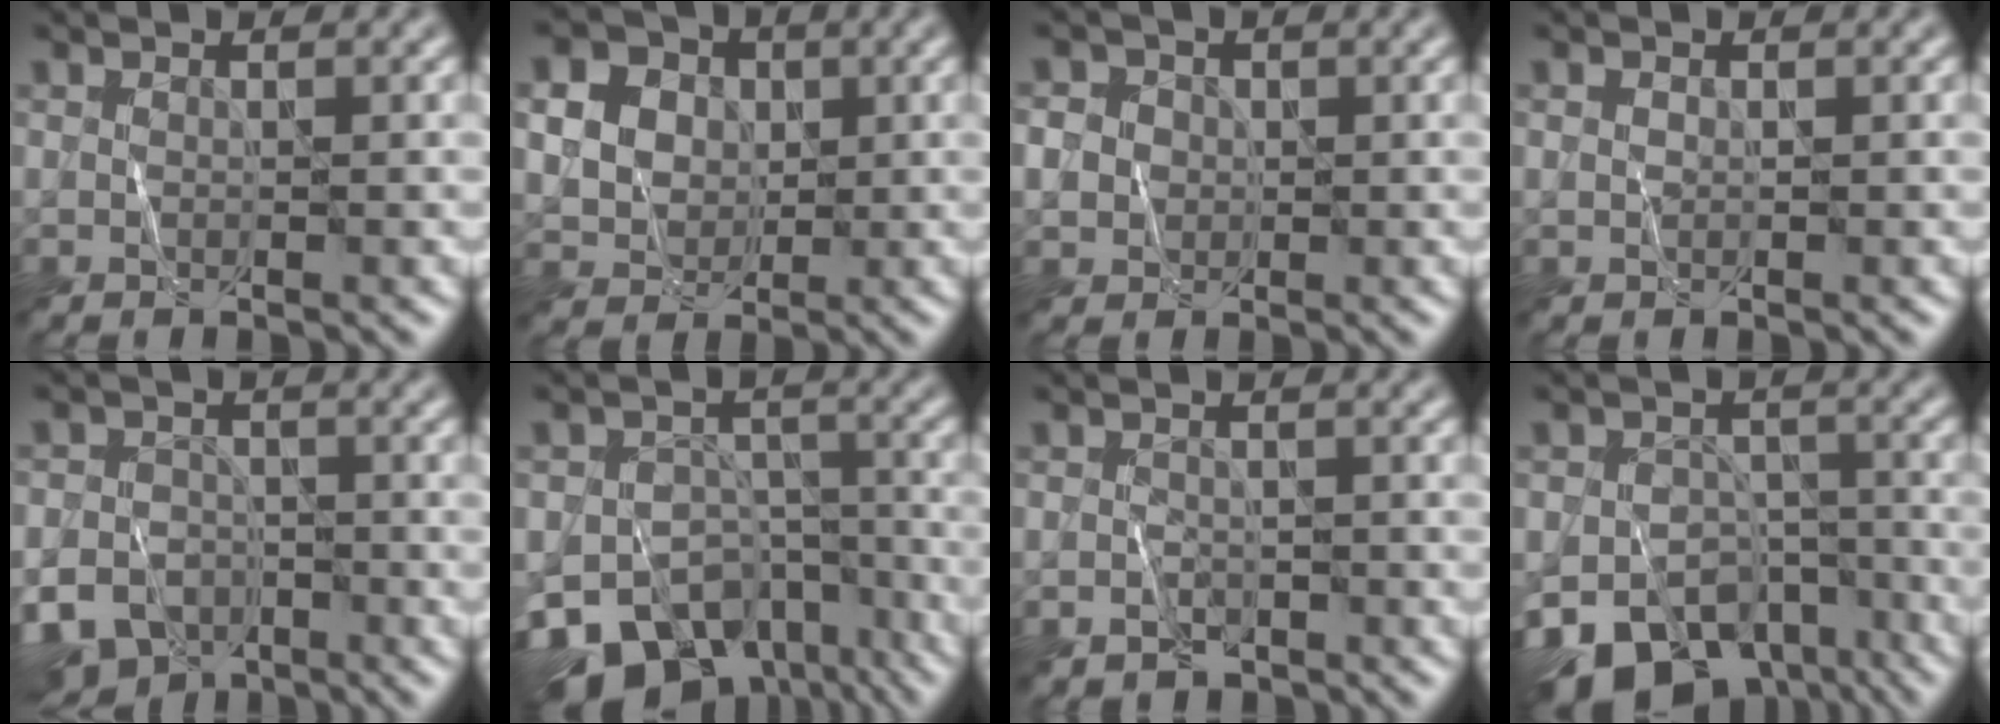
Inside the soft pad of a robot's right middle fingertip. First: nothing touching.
{"total": 8.2, "force": [2.5, 6.9, 3.7], "torque": [-0.085, 0.030, 0.041]}
{"total": 4.9, "force": [0.6, 4.5, 1.8], "torque": [-0.036, 0.030, -0.006]}
{"total": 0.5, "force": [0.2, 0.4, 0.3], "torque": [-0.005, 0.001, 0.003]}
{"total": 9.1, "force": [-5.5, 6.5, 3.2], "torque": [-0.044, -0.035, -0.106]}
{"total": 13.6, "force": [-8.2, 8.9, 6.3], "torque": [-0.106, -0.026, -0.115]}
{"total": 1.4, "force": [-0.8, 1.1, 0.5], "torque": [-0.005, -0.004, -0.016]}
{"total": 12.5, "force": [-7.7, 7.9, 6.0], "torque": [-0.092, -0.022, -0.114]}